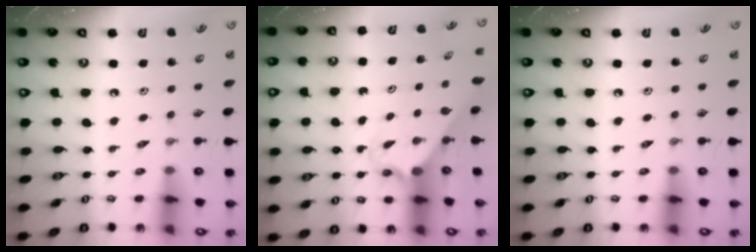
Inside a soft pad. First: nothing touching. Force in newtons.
{"total": 2.3, "press": 2.3, "slide": 0.2}
{"total": 0.0}